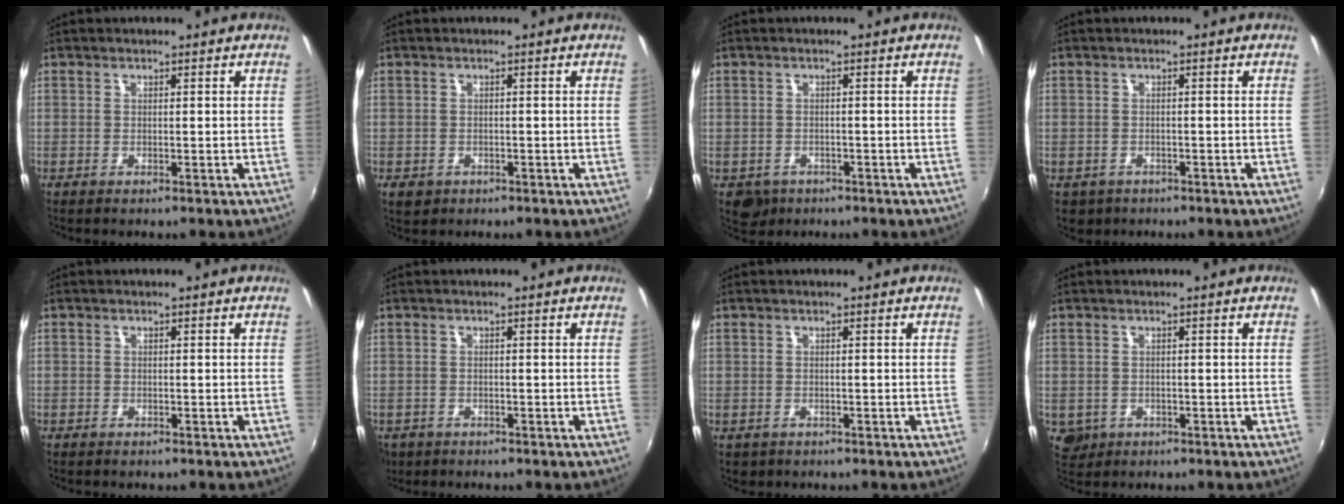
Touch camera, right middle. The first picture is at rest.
{"total": 2.6, "force": [-1.1, 2.1, 1.1], "torque": [-0.024, -0.005, -0.015]}
{"total": 3.7, "force": [-1.8, 2.9, 1.2], "torque": [-0.028, -0.005, -0.023]}
{"total": 3.4, "force": [-1.5, 2.8, 1.2], "torque": [-0.031, -0.006, -0.018]}
{"total": 0.9, "force": [-0.7, 0.6, 0.0], "torque": [-0.004, 0.003, -0.012]}
{"total": 5.0, "force": [-2.8, 3.6, 2.0], "torque": [-0.055, -0.012, -0.044]}
{"total": 1.4, "force": [-0.7, 1.2, 0.4], "torque": [-0.012, -0.004, -0.008]}
{"total": 3.2, "force": [-0.9, 2.9, 1.2], "torque": [-0.027, -0.005, -0.008]}